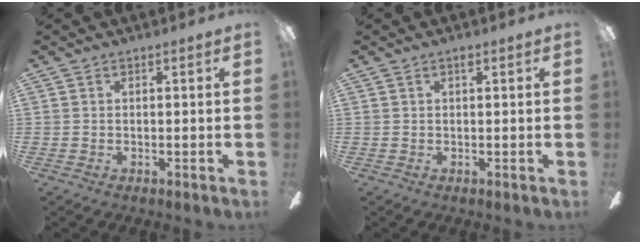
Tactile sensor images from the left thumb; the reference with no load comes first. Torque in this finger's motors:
{"motor_torque": [-0.05, -0.47, 0.93, -0.07, 0.02]}